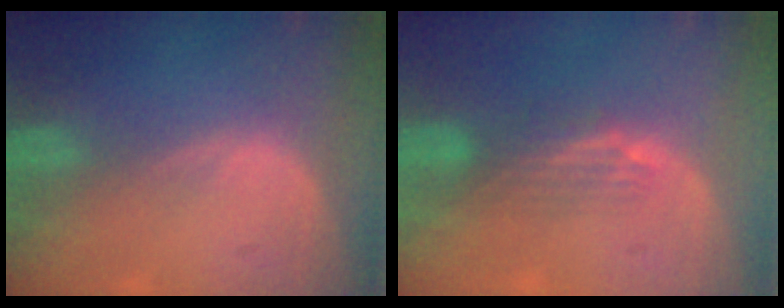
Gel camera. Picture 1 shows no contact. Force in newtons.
{"total": 3.3, "press": 2.8, "slide": 1.6}